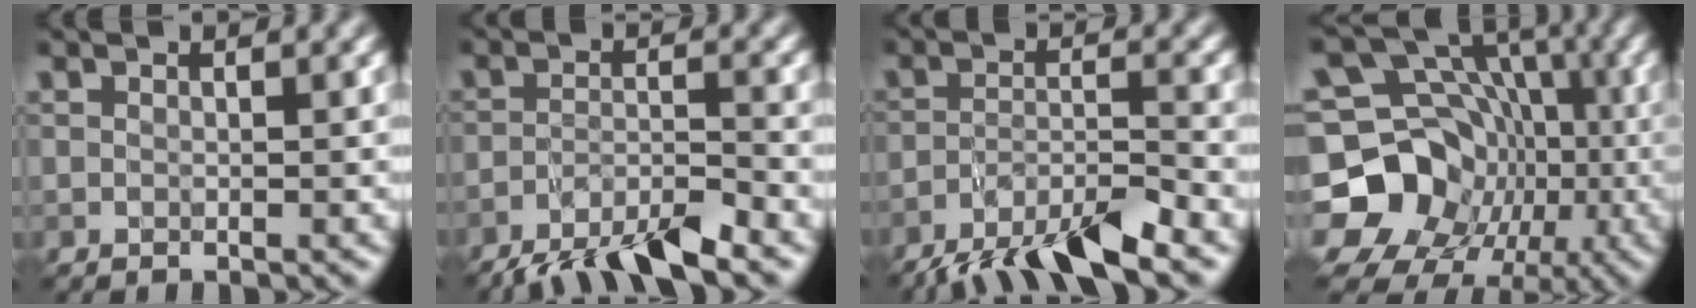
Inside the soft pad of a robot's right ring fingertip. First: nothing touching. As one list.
[{"total": 6.6, "force": [-5.2, 1.2, 3.8], "torque": [-0.060, -0.005, -0.095]}, {"total": 7.5, "force": [-5.8, 1.4, 4.5], "torque": [-0.073, -0.003, -0.105]}, {"total": 17.2, "force": [-3.5, 15.2, 7.2], "torque": [-0.148, -0.006, -0.074]}]